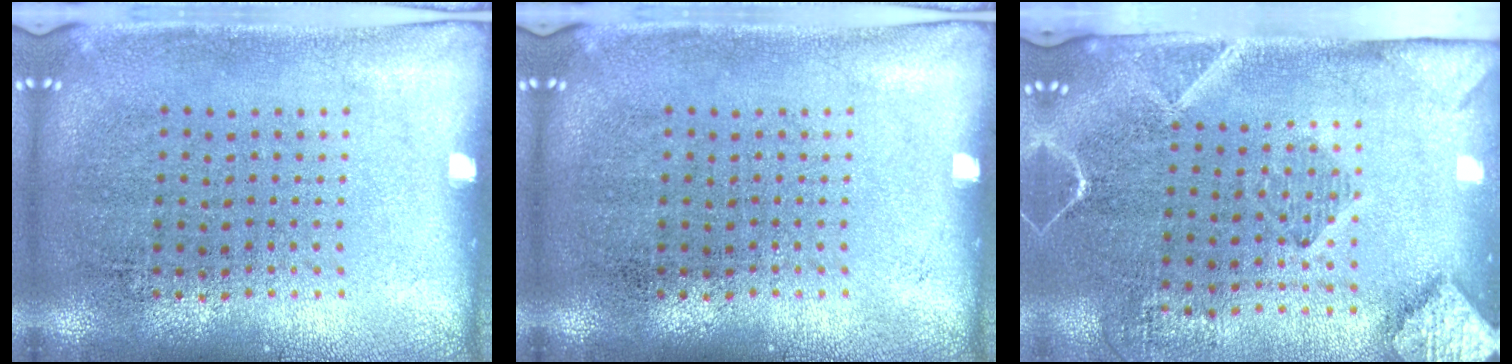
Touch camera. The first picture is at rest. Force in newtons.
{"total": 0.0}
{"total": 2.9, "press": 2.1, "slide": 2.0}